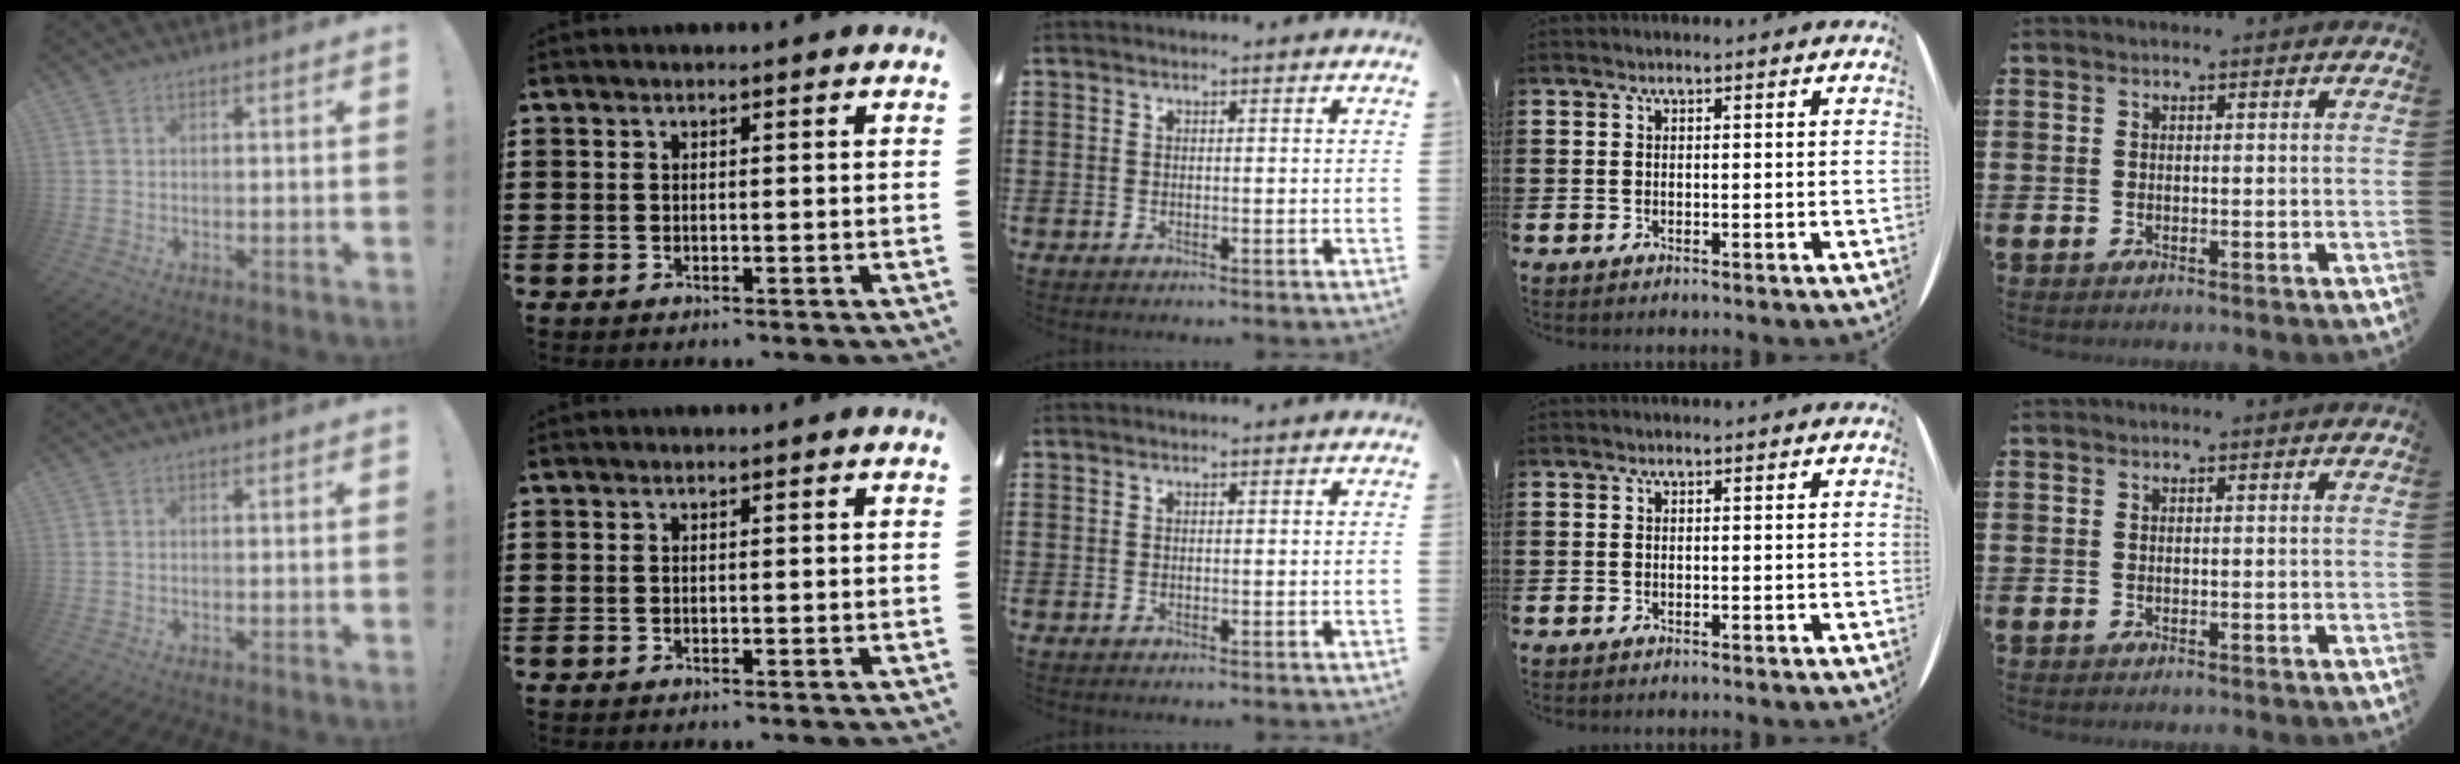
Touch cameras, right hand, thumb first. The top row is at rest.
{}